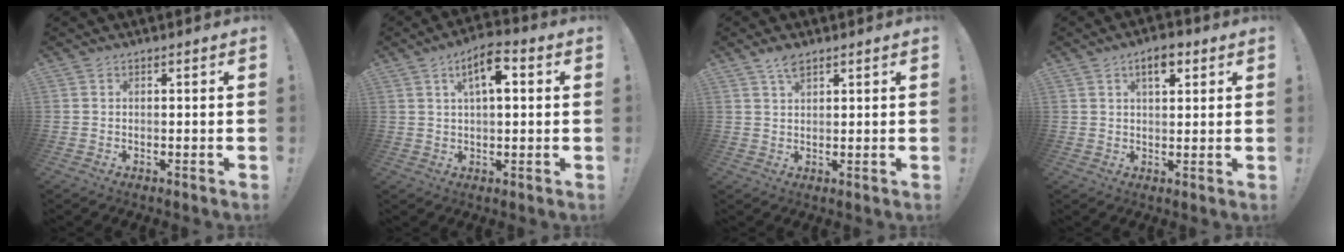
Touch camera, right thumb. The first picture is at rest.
{"total": 8.2, "force": [2.6, 3.2, 7.1], "torque": [-0.109, -0.001, 0.040]}
{"total": 3.7, "force": [2.5, 1.3, 2.4], "torque": [-0.045, -0.009, 0.043]}
{"total": 5.7, "force": [2.7, 2.7, 4.2], "torque": [-0.051, -0.007, 0.042]}